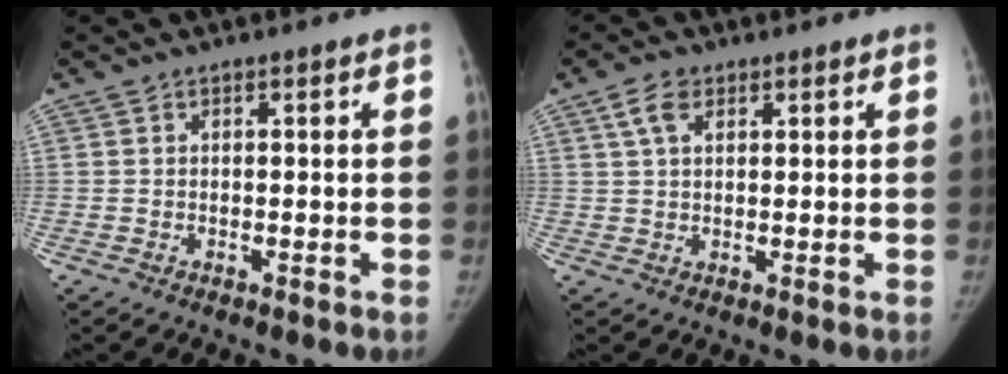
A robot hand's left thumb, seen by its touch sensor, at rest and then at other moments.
{"total": 4.0, "force": [2.0, 2.5, 2.4], "torque": [-0.036, 0.002, 0.039]}